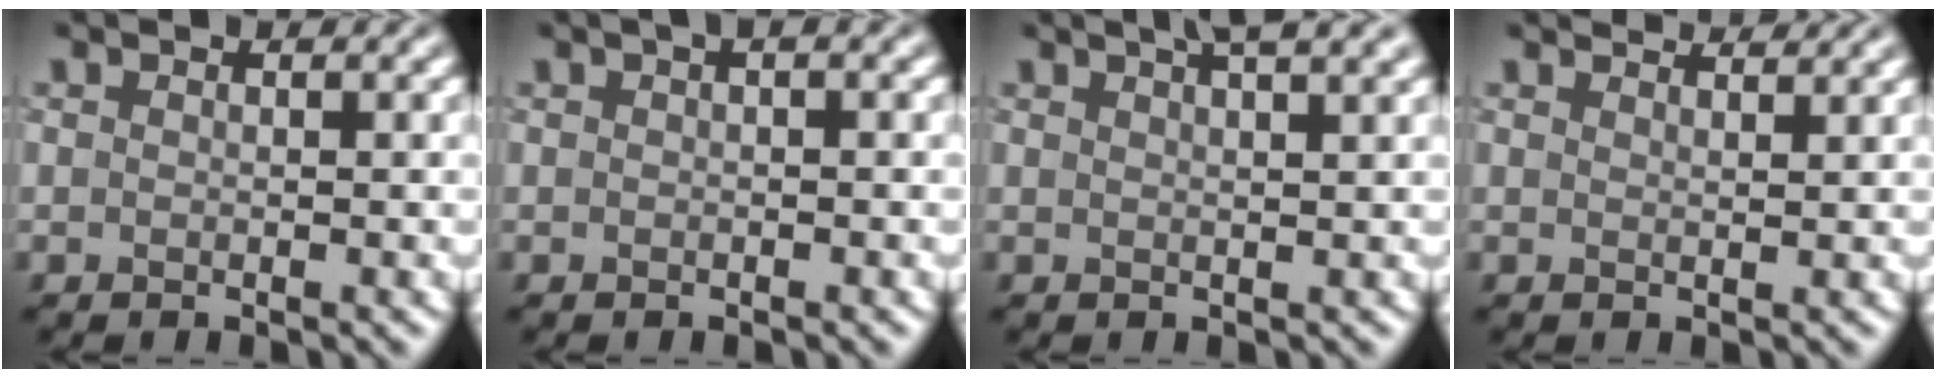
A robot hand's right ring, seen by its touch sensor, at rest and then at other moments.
{"total": 0.9, "force": [0.3, 0.2, 0.9], "torque": [-0.015, 0.004, 0.003]}
{"total": 4.9, "force": [3.2, 1.7, 3.3], "torque": [-0.016, 0.025, 0.015]}
{"total": 3.1, "force": [2.9, 0.4, 0.9], "torque": [-0.007, 0.003, 0.032]}